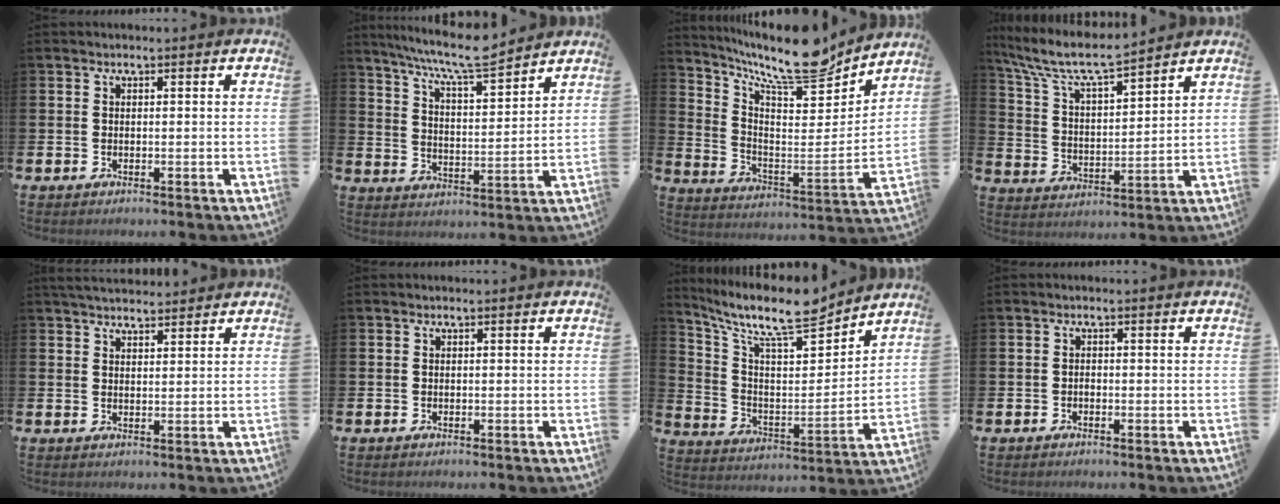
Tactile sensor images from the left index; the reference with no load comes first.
{"total": 8.6, "force": [7.9, 0.2, 3.3], "torque": [-0.086, -0.046, 0.140]}
{"total": 12.3, "force": [10.4, 2.9, 6.0], "torque": [-0.123, -0.083, 0.171]}
{"total": 8.2, "force": [7.3, 1.3, 3.4], "torque": [-0.102, -0.044, 0.127]}
{"total": 3.5, "force": [3.4, 0.6, 0.5], "torque": [-0.016, -0.013, 0.064]}
{"total": 0.0}
{"total": 11.2, "force": [9.7, 2.5, 5.1], "torque": [-0.119, -0.069, 0.163]}
{"total": 0.6, "force": [-0.4, 0.3, 0.3], "torque": [-0.013, 0.003, -0.008]}